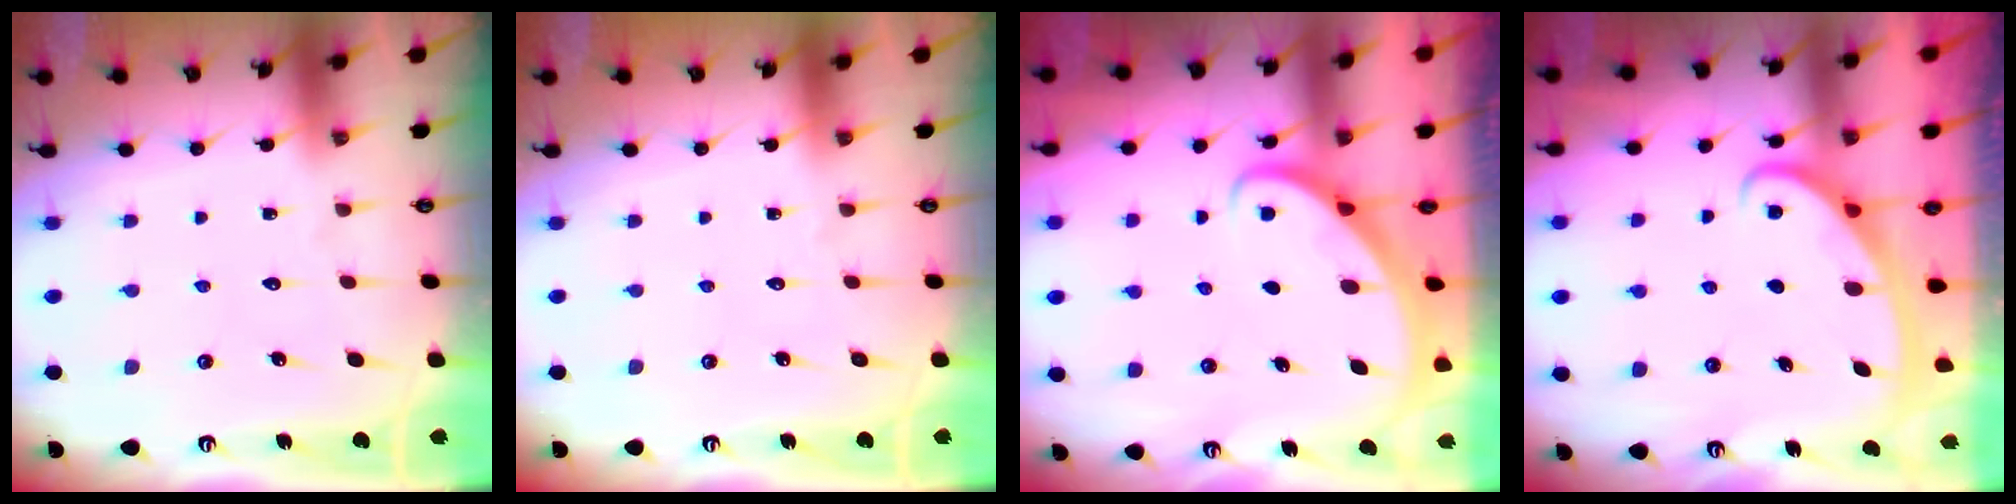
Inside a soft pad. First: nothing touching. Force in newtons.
{"total": 0.0}
{"total": 2.9, "press": 2.9, "slide": 0.2}
{"total": 2.9, "press": 2.8, "slide": 0.4}